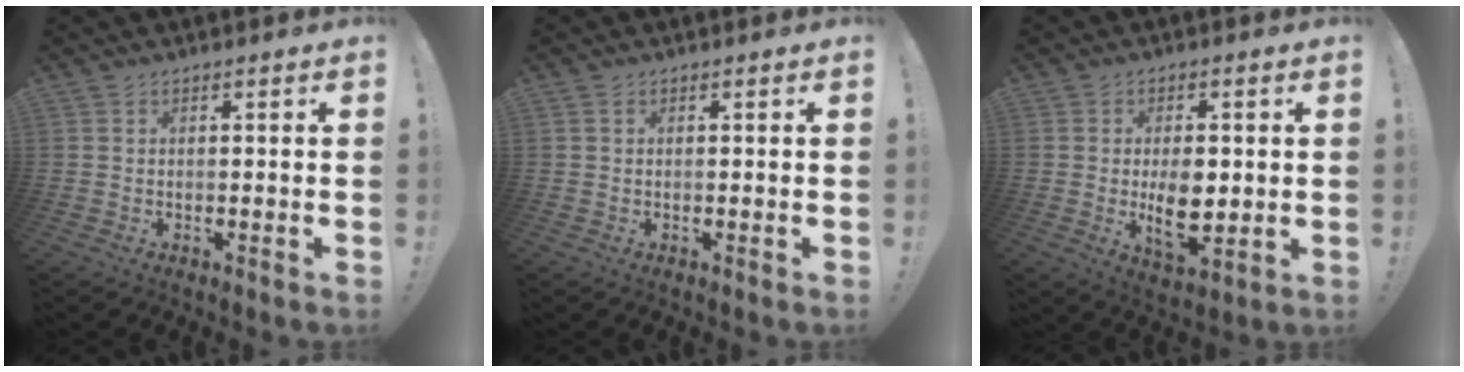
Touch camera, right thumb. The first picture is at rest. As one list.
[{"total": 0.0}, {"total": 10.1, "force": [-0.2, 5.6, 8.4], "torque": [-0.133, -0.013, -0.003]}]